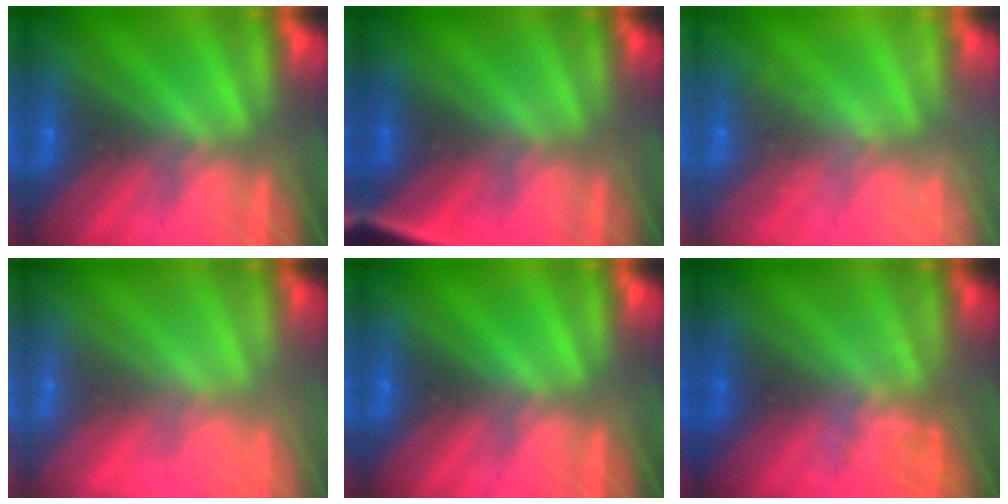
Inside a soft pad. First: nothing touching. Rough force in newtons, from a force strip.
{"total": 2.7}
{"total": 2.1}
{"total": 2.1}
{"total": 0.0}
{"total": 4.4}